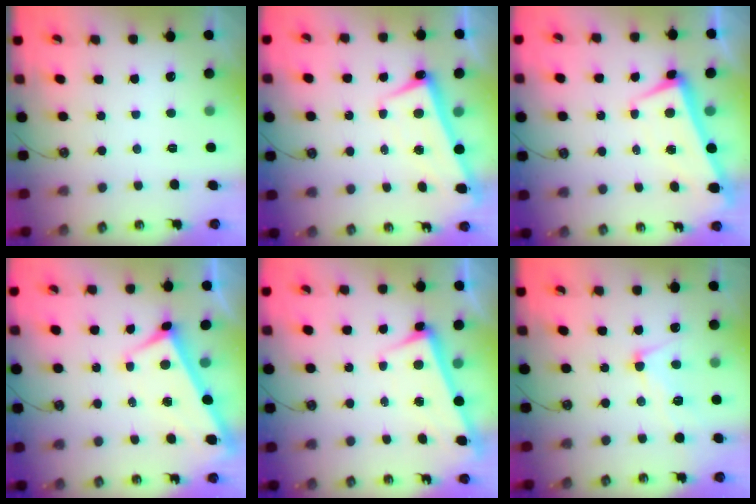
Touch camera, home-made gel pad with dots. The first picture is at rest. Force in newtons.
{"total": 2.6, "press": 2.5, "slide": 0.7}
{"total": 2.1, "press": 2.0, "slide": 0.6}
{"total": 1.9, "press": 1.9, "slide": 0.5}
{"total": 2.6, "press": 2.5, "slide": 0.7}
{"total": 7.0, "press": 7.0, "slide": 0.8}